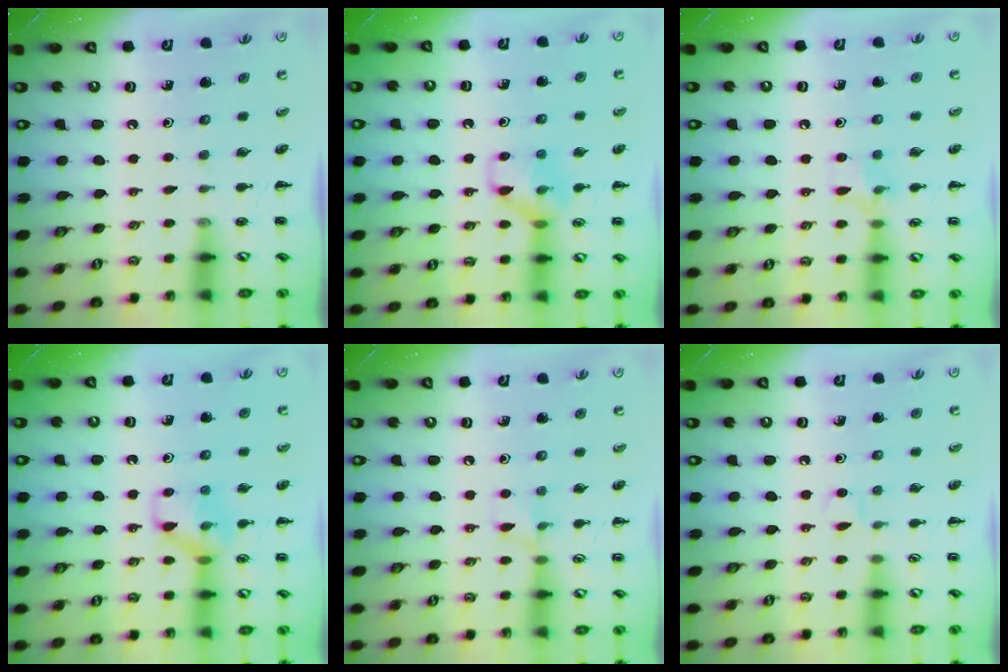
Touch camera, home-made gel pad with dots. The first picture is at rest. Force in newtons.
{"total": 9.0, "press": 9.0, "slide": 0.1}
{"total": 6.4, "press": 6.2, "slide": 1.6}
{"total": 9.0, "press": 9.0, "slide": 0.1}
{"total": 5.0, "press": 4.8, "slide": 1.5}
{"total": 2.8, "press": 2.7, "slide": 1.0}